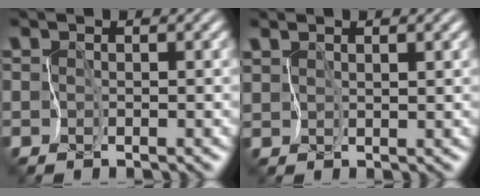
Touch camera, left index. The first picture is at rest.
{"total": 1.2, "force": [1.2, -0.1, 0.1], "torque": [-0.005, 0.006, 0.029]}